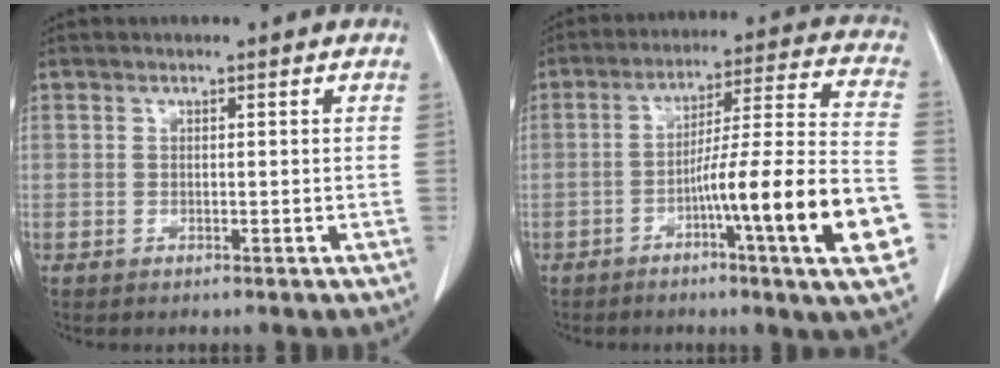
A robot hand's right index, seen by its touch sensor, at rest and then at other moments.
{"total": 18.8, "force": [-6.6, -0.4, 17.5], "torque": [-0.227, 0.004, -0.100]}